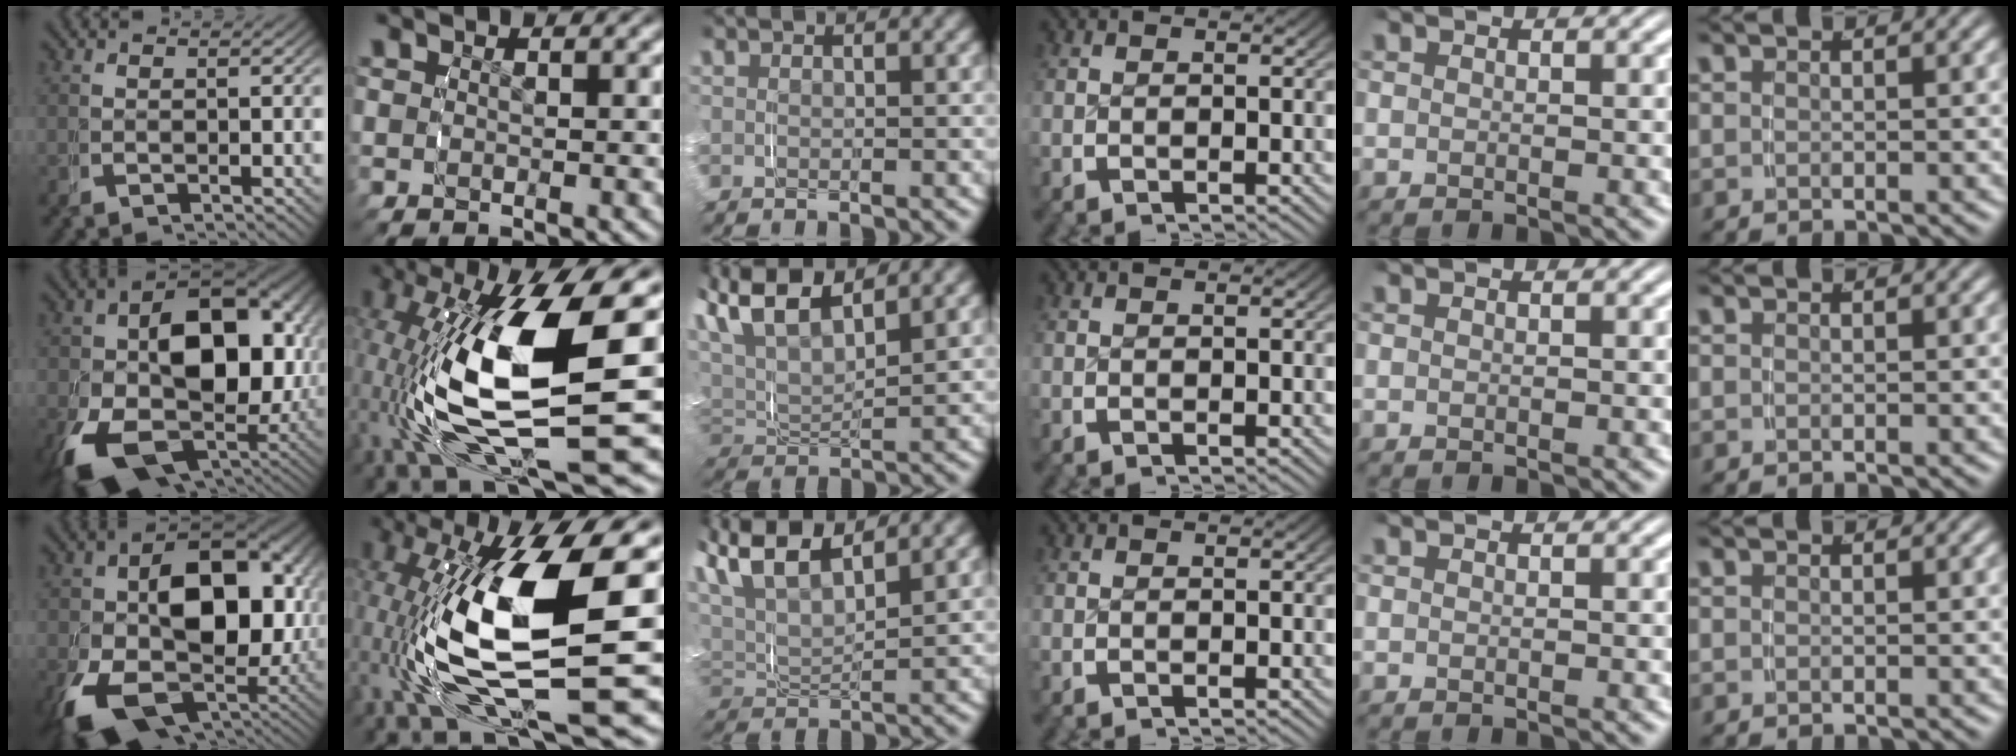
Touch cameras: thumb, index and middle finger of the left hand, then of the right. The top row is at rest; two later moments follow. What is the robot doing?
{"motion": "grasp_and_lifting", "object": "fork"}